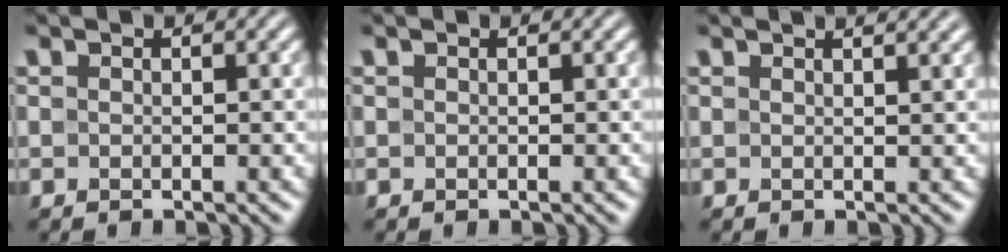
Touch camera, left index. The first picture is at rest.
{"total": 0.0}
{"total": 2.9, "force": [2.1, 1.1, 1.5], "torque": [0.003, 0.014, -0.001]}